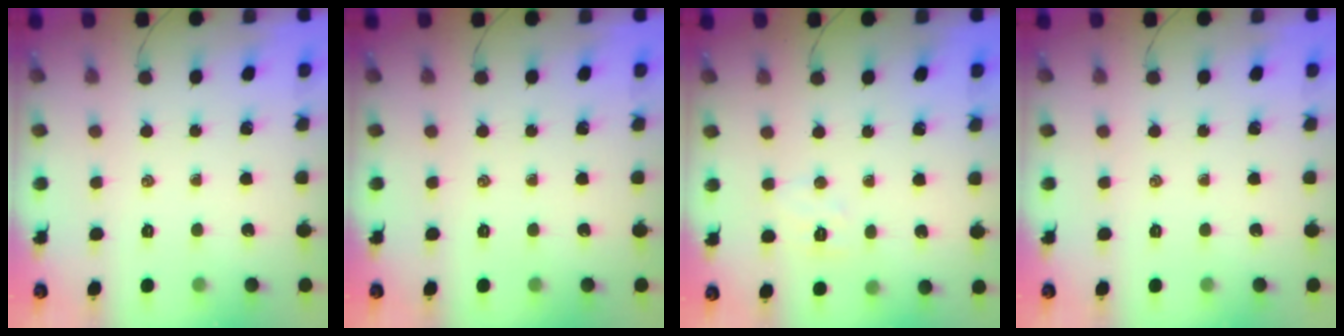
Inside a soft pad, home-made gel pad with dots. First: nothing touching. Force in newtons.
{"total": 0.0}
{"total": 5.0, "press": 4.9, "slide": 1.0}
{"total": 0.0}